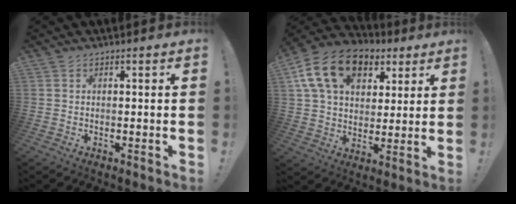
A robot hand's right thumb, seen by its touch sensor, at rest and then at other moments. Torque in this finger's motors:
{"motor_torque": [-0.62, 1.81, 1.17, 0.32, 0.18]}